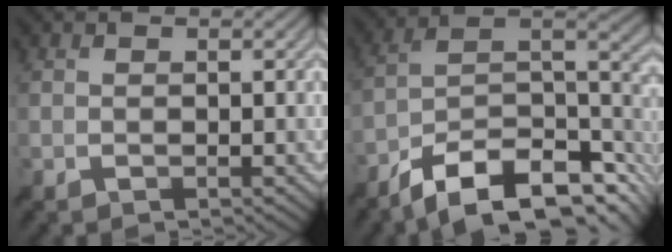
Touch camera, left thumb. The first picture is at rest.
{"total": 14.5, "force": [-9.1, 4.9, 10.1], "torque": [-0.209, -0.011, -0.147]}